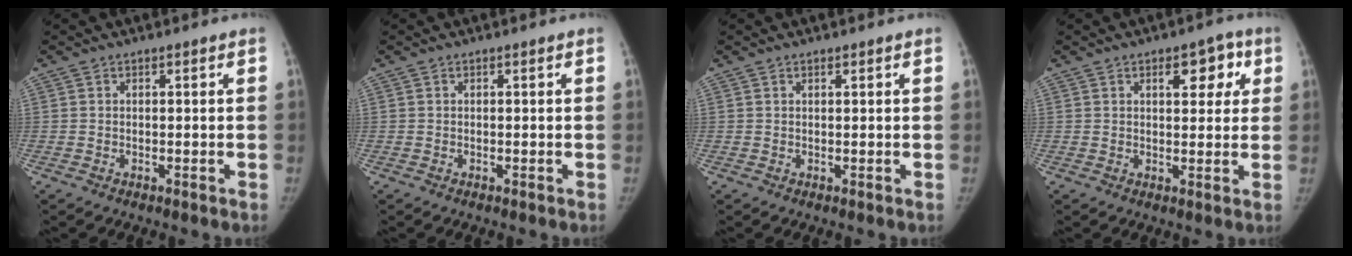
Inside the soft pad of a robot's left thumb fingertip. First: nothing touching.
{"total": 0.0}
{"total": 0.6, "force": [0.4, 0.2, 0.3], "torque": [-0.006, -0.002, 0.007]}
{"total": 6.8, "force": [2.8, 3.6, 5.0], "torque": [-0.031, -0.006, 0.032]}